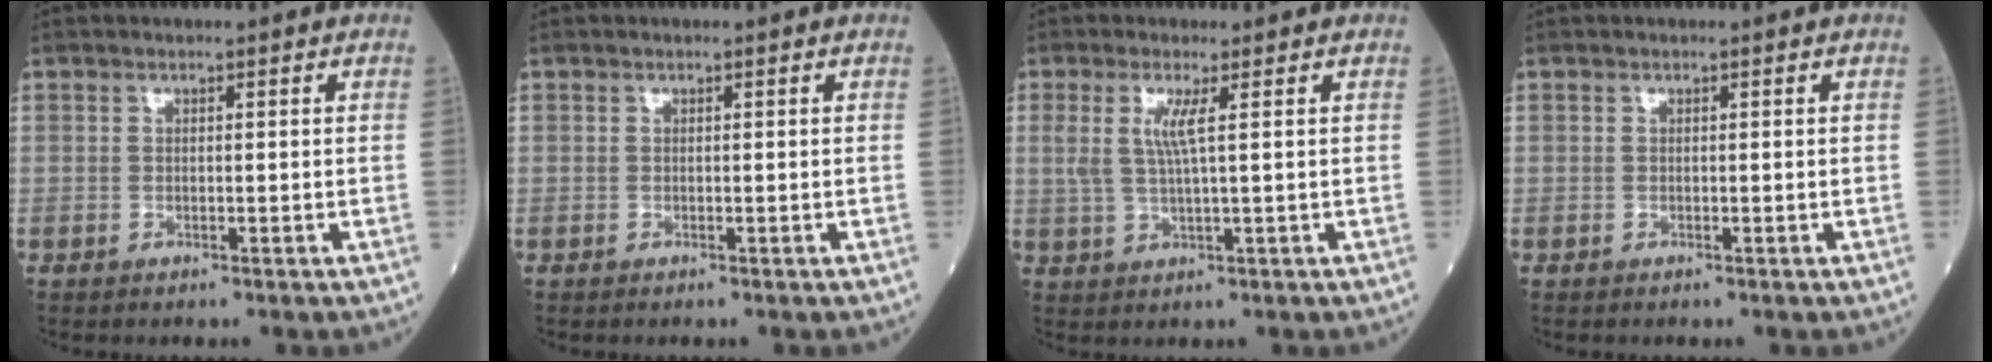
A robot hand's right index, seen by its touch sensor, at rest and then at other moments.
{"total": 0.0}
{"total": 3.7, "force": [1.0, -0.1, 3.6], "torque": [-0.079, 0.002, 0.022]}
{"total": 0.0}